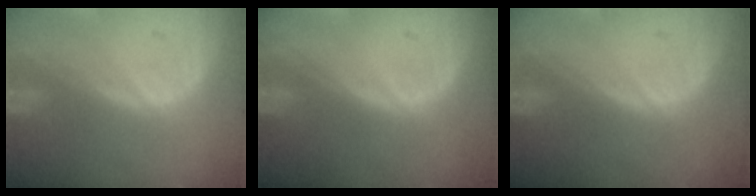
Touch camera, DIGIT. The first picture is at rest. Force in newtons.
{"total": 0.0}
{"total": 0.0}